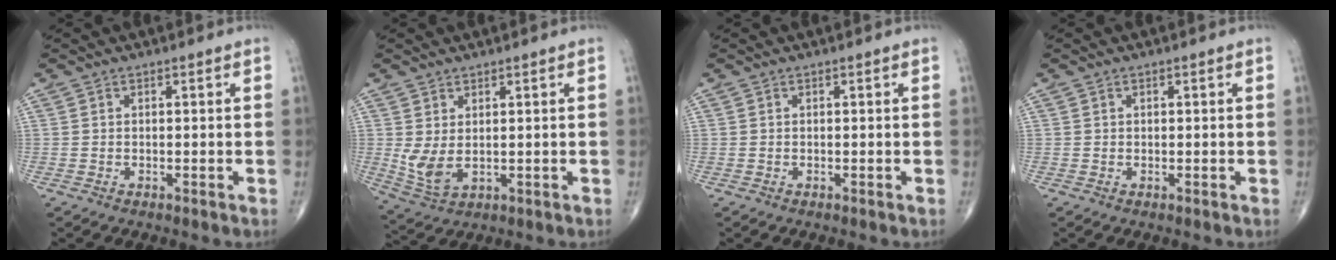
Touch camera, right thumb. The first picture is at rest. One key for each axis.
{"total": 5.6, "fx": 0.8, "fy": 2.9, "fz": 4.7, "tx": -0.099, "ty": -0.008, "tz": 0.030}
{"total": 0.0}
{"total": 0.0}